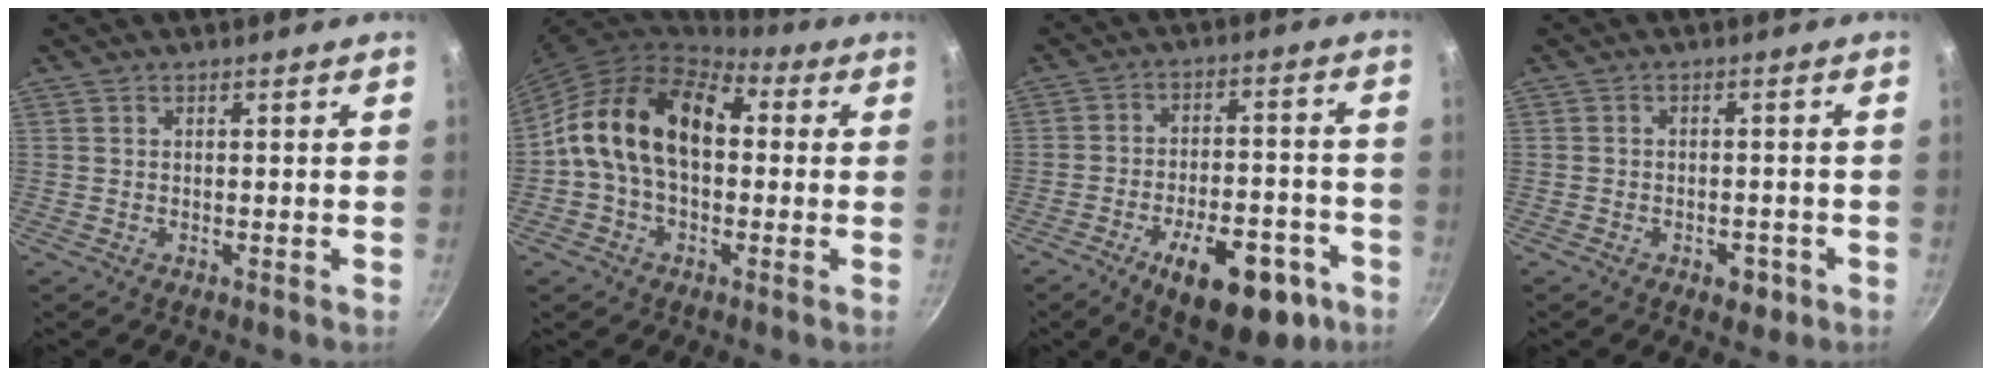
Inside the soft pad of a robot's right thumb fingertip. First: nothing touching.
{"total": 15.9, "force": [1.4, 10.6, 11.8], "torque": [-0.168, 0.034, 0.004]}
{"total": 17.7, "force": [-8.6, 8.4, 12.9], "torque": [-0.155, 0.044, -0.111]}
{"total": 3.9, "force": [-2.0, 2.4, 2.3], "torque": [-0.022, 0.017, -0.019]}